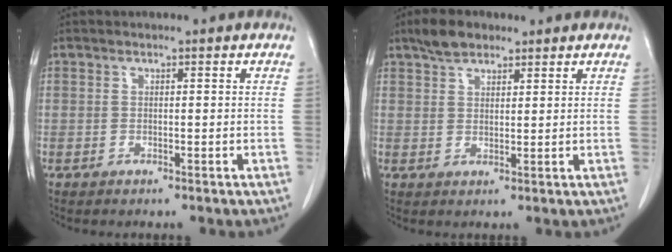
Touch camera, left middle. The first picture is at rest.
{"total": 4.2, "force": [3.3, 1.9, 1.9], "torque": [-0.044, 0.009, 0.061]}